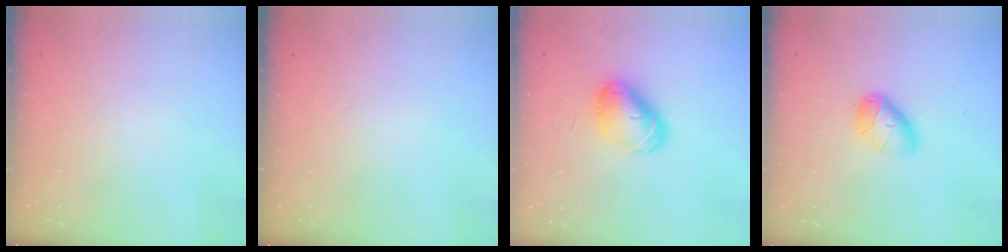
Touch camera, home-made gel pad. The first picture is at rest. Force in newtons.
{"total": 0.0}
{"total": 10.0, "press": 9.8, "slide": 2.2}
{"total": 9.9, "press": 9.9, "slide": 0.6}